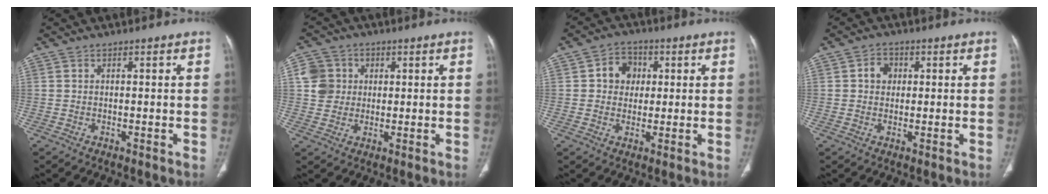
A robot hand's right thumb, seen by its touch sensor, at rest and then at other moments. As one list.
[{"total": 6.5, "force": [1.3, 6.2, 1.6], "torque": [-0.002, 0.005, 0.020]}, {"total": 6.2, "force": [1.2, 5.3, 2.9], "torque": [-0.011, 0.004, 0.013]}, {"total": 4.3, "force": [0.8, 3.8, 2.0], "torque": [-0.005, 0.005, 0.009]}]